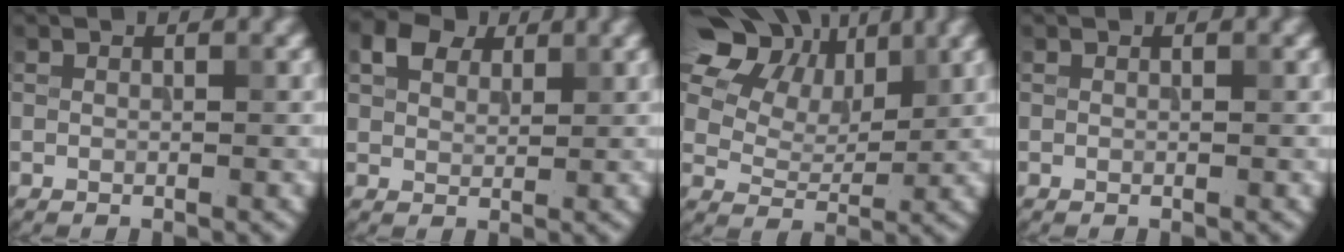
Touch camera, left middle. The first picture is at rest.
{"total": 3.4, "force": [1.9, 2.2, 1.8], "torque": [-0.041, 0.009, 0.035]}
{"total": 12.0, "force": [6.7, 7.6, 6.3], "torque": [-0.135, 0.031, 0.123]}
{"total": 0.0}